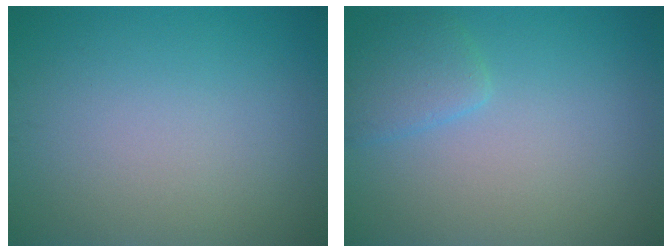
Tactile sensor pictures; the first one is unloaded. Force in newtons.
{"total": 2.1, "press": 2.1, "slide": 0.2}